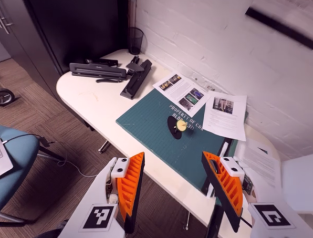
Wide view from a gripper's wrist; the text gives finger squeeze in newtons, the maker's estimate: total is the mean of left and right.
{"total": 0.0}